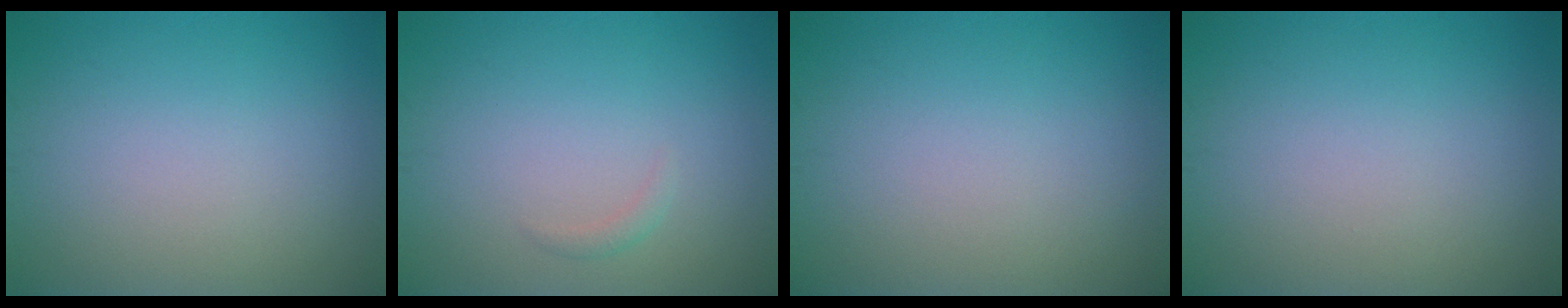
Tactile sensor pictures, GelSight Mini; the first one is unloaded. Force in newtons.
{"total": 0.7, "press": 0.7, "slide": 0.1}
{"total": 0.0}
{"total": 0.0}